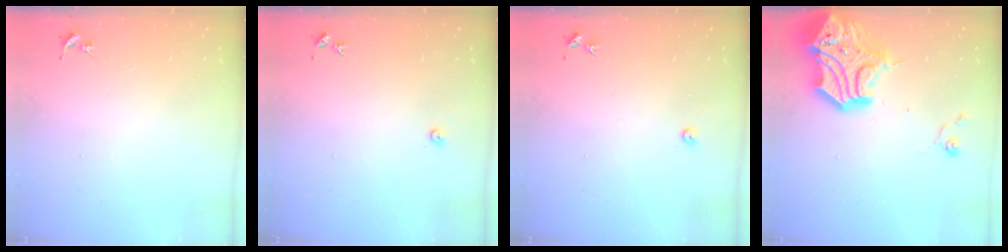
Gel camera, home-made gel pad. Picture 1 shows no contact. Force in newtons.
{"total": 3.0, "press": 3.0, "slide": 0.4}
{"total": 3.0, "press": 3.0, "slide": 0.4}
{"total": 21.9, "press": 21.7, "slide": 2.9}